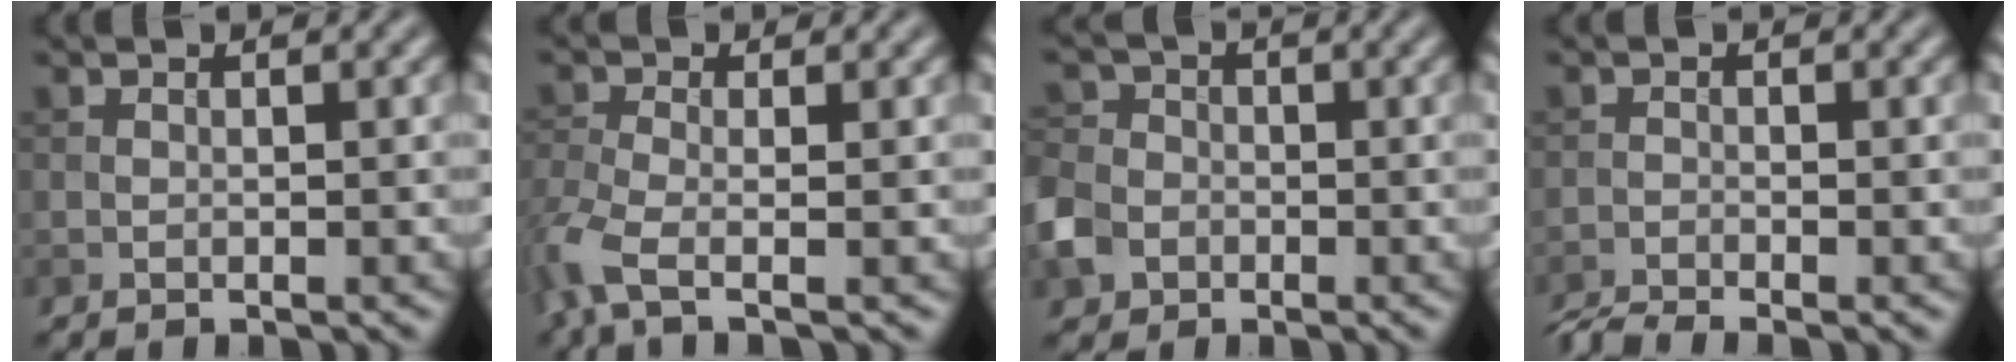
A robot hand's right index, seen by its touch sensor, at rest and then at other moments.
{"total": 4.8, "force": [-2.3, 1.7, 3.8], "torque": [-0.100, -0.018, -0.056]}
{"total": 4.5, "force": [-1.9, 3.7, 1.8], "torque": [-0.052, -0.007, -0.050]}
{"total": 2.6, "force": [-2.3, 0.2, 1.0], "torque": [-0.022, -0.010, -0.053]}